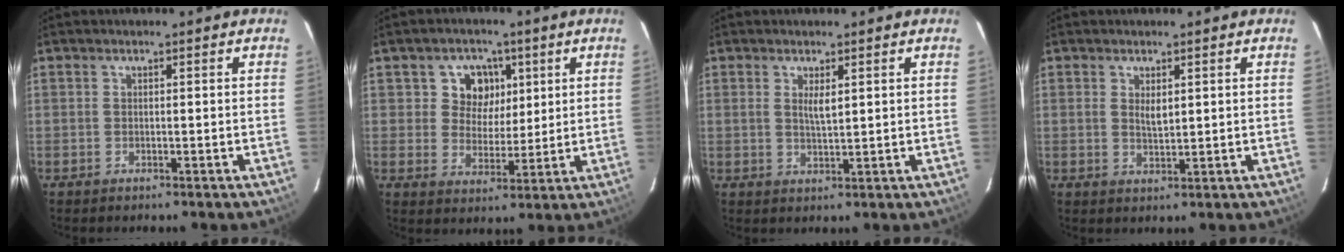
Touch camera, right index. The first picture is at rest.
{"total": 7.2, "force": [2.4, 6.3, 2.5], "torque": [-0.047, 0.009, 0.043]}
{"total": 2.8, "force": [1.0, 0.8, 2.5], "torque": [-0.046, -0.004, 0.017]}
{"total": 2.6, "force": [0.8, 1.2, 2.2], "torque": [-0.037, -0.002, 0.015]}